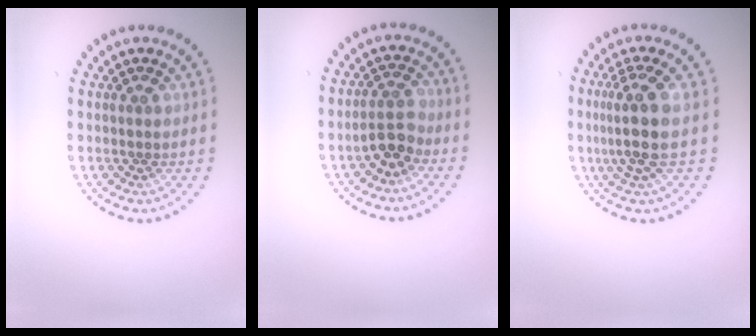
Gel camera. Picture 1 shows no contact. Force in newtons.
{"total": 2.5, "press": 2.3, "slide": 1.0}
{"total": 3.7, "press": 3.1, "slide": 2.1}